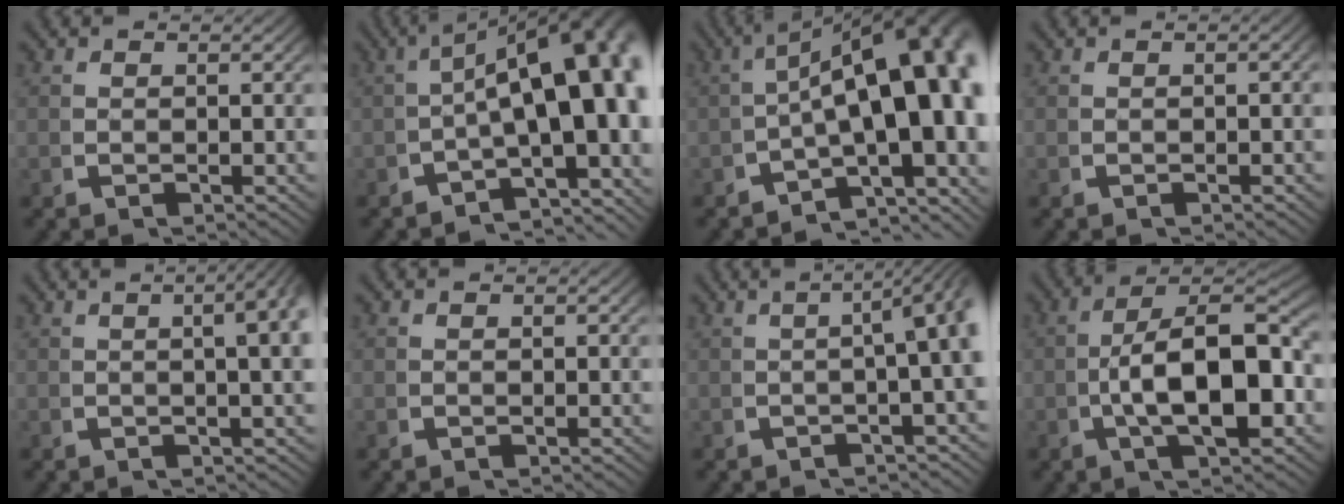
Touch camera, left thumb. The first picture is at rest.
{"total": 15.1, "force": [-1.1, 8.2, 12.6], "torque": [-0.155, -0.025, -0.016]}
{"total": 18.1, "force": [-1.6, 10.8, 14.5], "torque": [-0.182, -0.036, -0.021]}
{"total": 0.7, "force": [-0.3, 0.2, 0.5], "torque": [-0.006, 0.002, -0.005]}
{"total": 8.2, "force": [2.7, 4.0, 6.6], "torque": [-0.053, 0.041, 0.016]}
{"total": 0.0}
{"total": 7.4, "force": [0.5, 3.0, 6.7], "torque": [-0.076, 0.024, -0.001]}
{"total": 11.6, "force": [-0.4, 6.5, 9.6], "torque": [-0.157, -0.025, 0.000]}